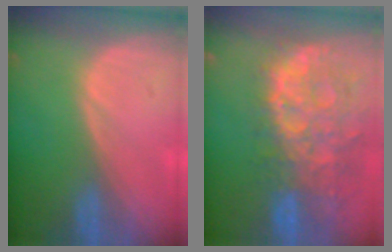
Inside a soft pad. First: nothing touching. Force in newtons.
{"total": 13.6, "press": 11.0, "slide": 7.9}